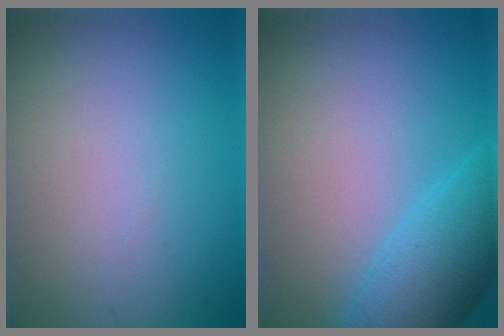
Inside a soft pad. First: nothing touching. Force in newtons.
{"total": 6.6, "press": 6.6, "slide": 0.2}